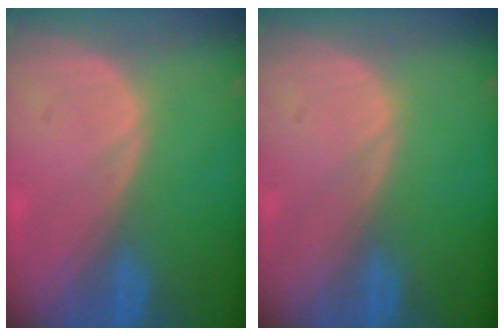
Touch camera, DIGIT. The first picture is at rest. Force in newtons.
{"total": 0.0}